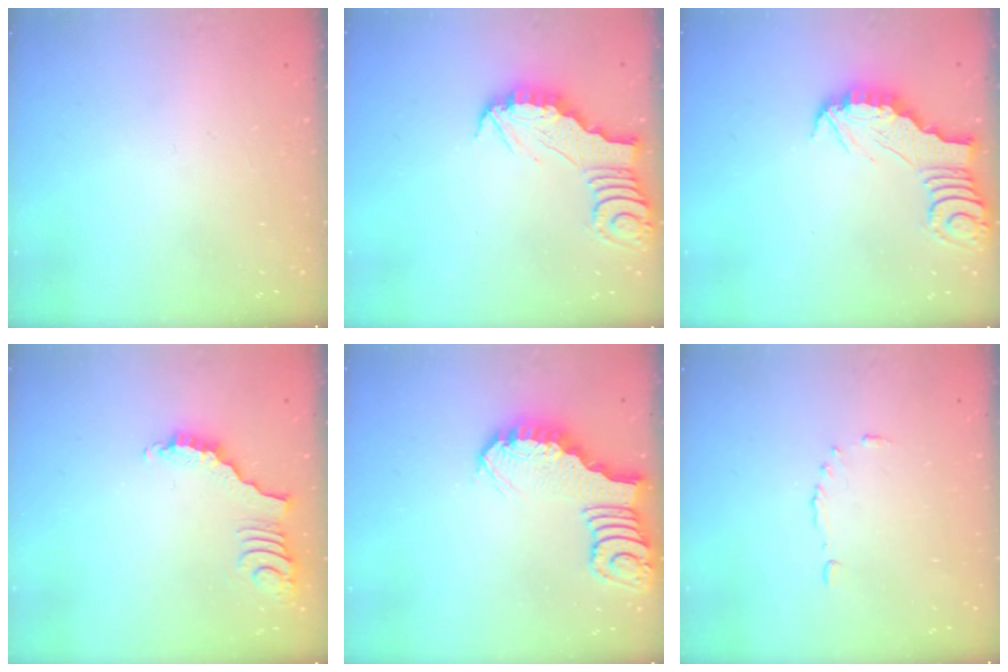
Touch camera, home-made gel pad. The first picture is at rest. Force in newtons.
{"total": 2.7, "press": 2.7, "slide": 0.1}
{"total": 2.7, "press": 2.7, "slide": 0.1}
{"total": 3.7, "press": 3.7, "slide": 0.6}
{"total": 2.8, "press": 2.8, "slide": 0.4}
{"total": 3.9, "press": 3.8, "slide": 0.5}